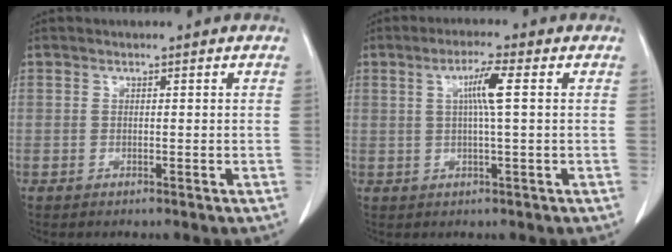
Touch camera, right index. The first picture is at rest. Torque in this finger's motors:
{"motor_torque": [0.59, 0.16, 0.16, 0.06]}